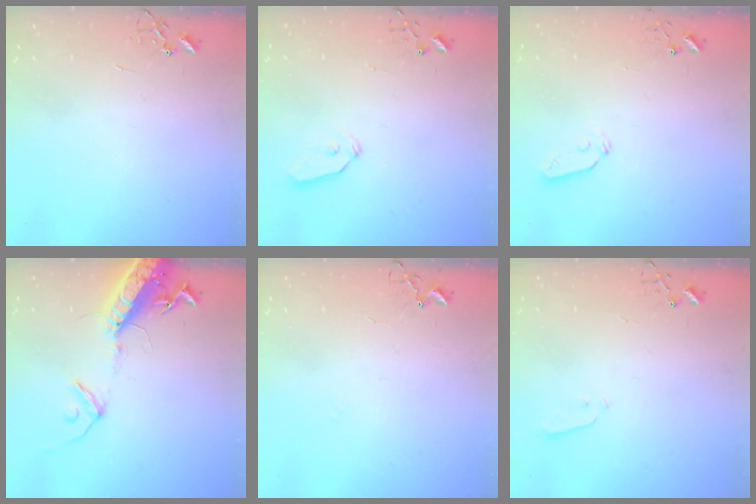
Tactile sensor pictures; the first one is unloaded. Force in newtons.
{"total": 6.3, "press": 6.3, "slide": 0.1}
{"total": 4.6, "press": 4.6, "slide": 0.3}
{"total": 16.3, "press": 15.8, "slide": 4.0}
{"total": 4.9, "press": 4.9, "slide": 0.5}
{"total": 3.3, "press": 3.2, "slide": 0.7}